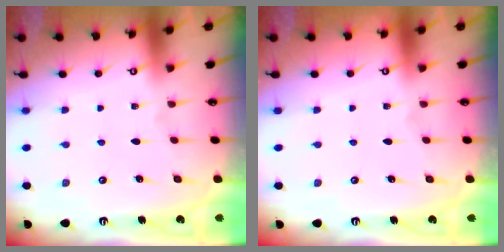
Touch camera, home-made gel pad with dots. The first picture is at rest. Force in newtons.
{"total": 0.0}